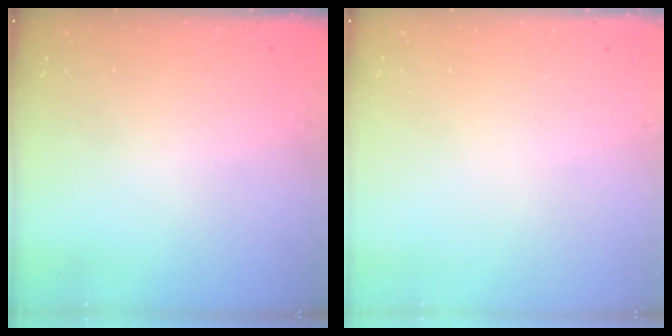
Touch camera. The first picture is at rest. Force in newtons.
{"total": 0.0}